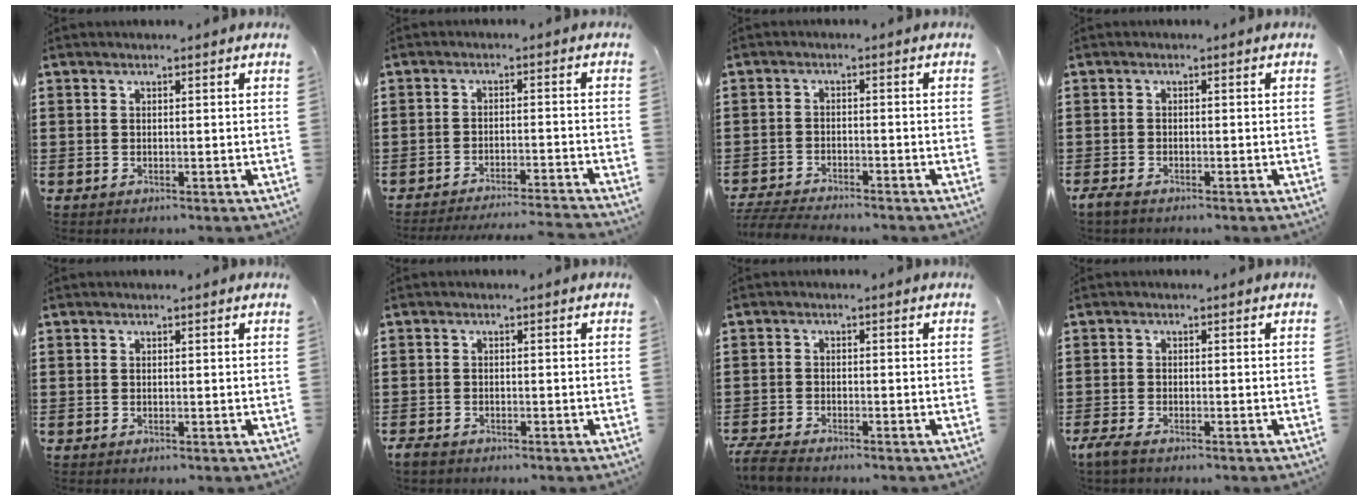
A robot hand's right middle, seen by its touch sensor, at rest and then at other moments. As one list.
[{"total": 3.3, "force": [-3.2, -0.4, 0.7], "torque": [-0.015, -0.003, -0.067]}, {"total": 4.0, "force": [-3.9, 0.2, 0.8], "torque": [-0.028, -0.008, -0.083]}, {"total": 1.9, "force": [-1.6, 0.3, 1.1], "torque": [-0.037, -0.005, -0.034]}, {"total": 0.0}, {"total": 1.5, "force": [-1.4, 0.5, 0.3], "torque": [-0.018, -0.002, -0.030]}, {"total": 3.0, "force": [-2.8, 0.1, 1.0], "torque": [-0.032, -0.007, -0.060]}, {"total": 2.0, "force": [-1.5, 0.3, 1.3], "torque": [-0.039, -0.006, -0.032]}]